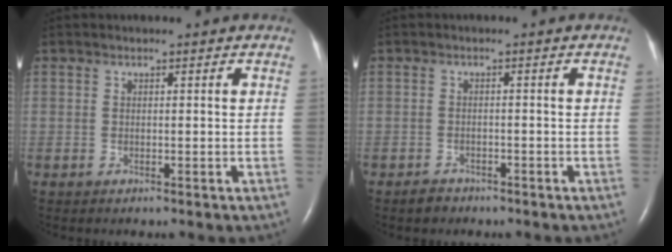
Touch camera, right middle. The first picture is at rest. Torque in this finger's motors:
{"motor_torque": [-0.07, 0.07, -0.03, 0.00]}